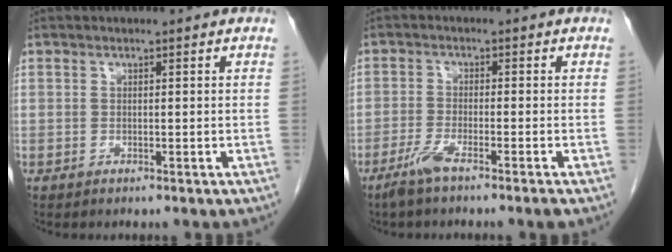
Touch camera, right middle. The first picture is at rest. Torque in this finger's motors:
{"motor_torque": [1.04, -0.60, 0.20, 0.07]}